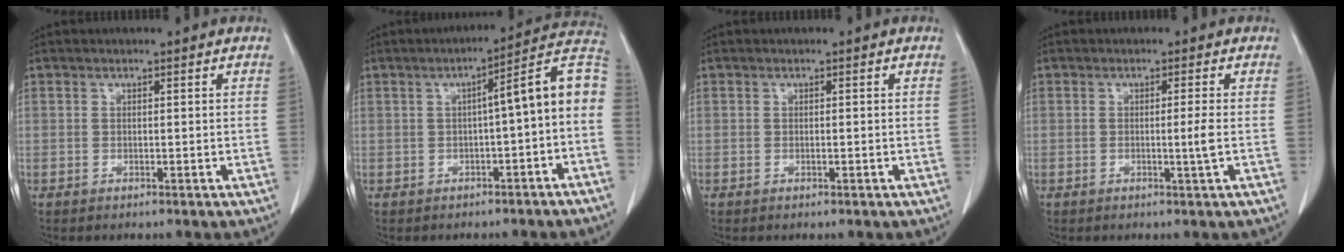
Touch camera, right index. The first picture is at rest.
{"total": 9.5, "force": [-0.6, 0.8, 9.4], "torque": [-0.117, 0.037, -0.016]}
{"total": 0.6, "force": [-0.1, 0.1, 0.6], "torque": [-0.011, 0.000, -0.001]}
{"total": 2.3, "force": [-0.4, -0.7, 2.2], "torque": [-0.035, -0.004, -0.008]}